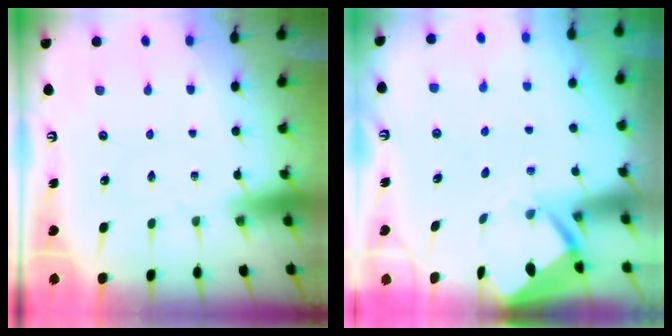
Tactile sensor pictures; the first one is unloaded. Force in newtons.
{"total": 3.9, "press": 3.9, "slide": 0.3}